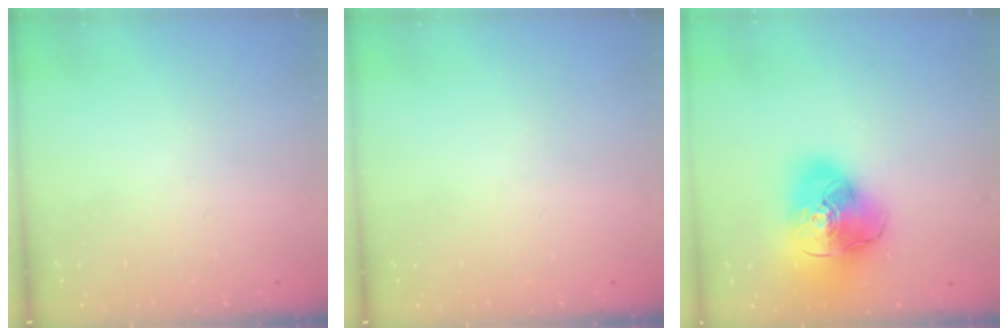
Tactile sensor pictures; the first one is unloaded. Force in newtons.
{"total": 0.0}
{"total": 22.5, "press": 22.3, "slide": 3.4}